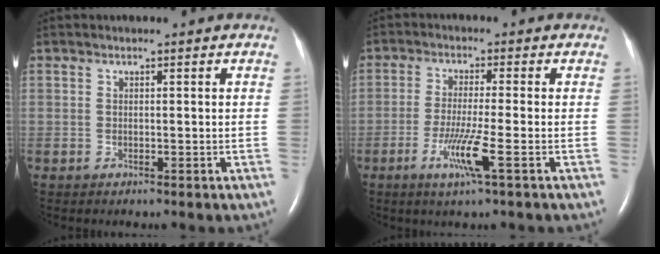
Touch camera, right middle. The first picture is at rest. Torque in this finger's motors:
{"motor_torque": [0.71, -0.01, 0.21, 0.11]}